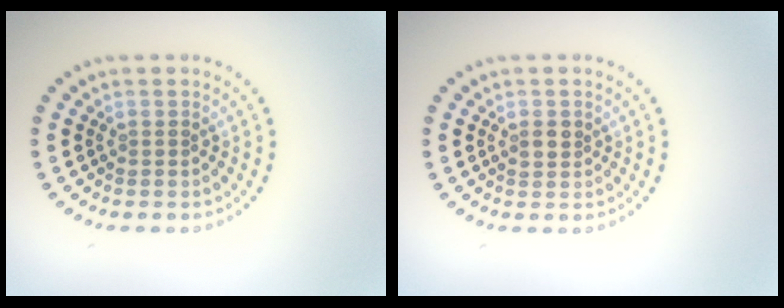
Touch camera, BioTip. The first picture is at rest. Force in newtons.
{"total": 1.3, "press": 1.2, "slide": 0.3}